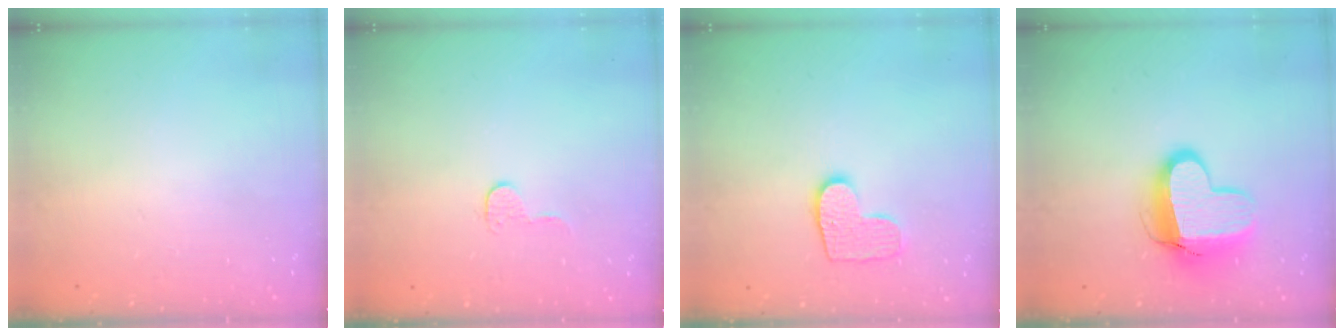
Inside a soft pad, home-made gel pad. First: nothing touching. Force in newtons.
{"total": 5.7, "press": 5.7, "slide": 0.2}
{"total": 9.2, "press": 9.2, "slide": 0.3}
{"total": 12.8, "press": 12.8, "slide": 1.3}